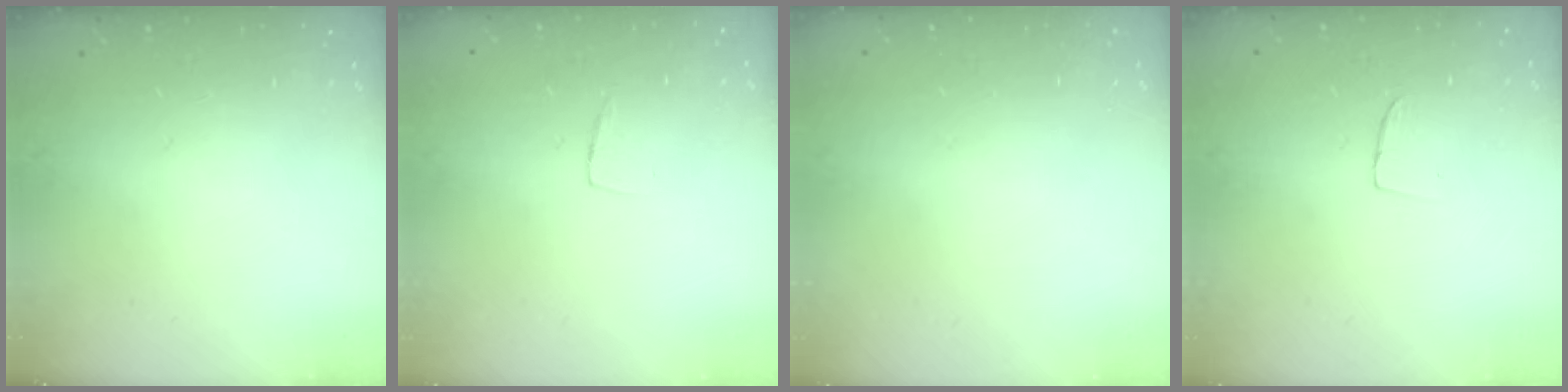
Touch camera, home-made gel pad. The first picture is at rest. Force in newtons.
{"total": 3.8, "press": 3.7, "slide": 0.3}
{"total": 0.0}
{"total": 2.9, "press": 2.9, "slide": 0.2}